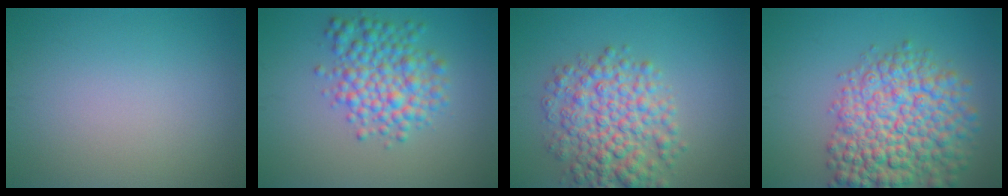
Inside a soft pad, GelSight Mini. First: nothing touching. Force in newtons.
{"total": 5.4, "press": 5.4, "slide": 0.1}
{"total": 6.8, "press": 6.8, "slide": 0.1}
{"total": 10.3, "press": 10.3, "slide": 0.4}